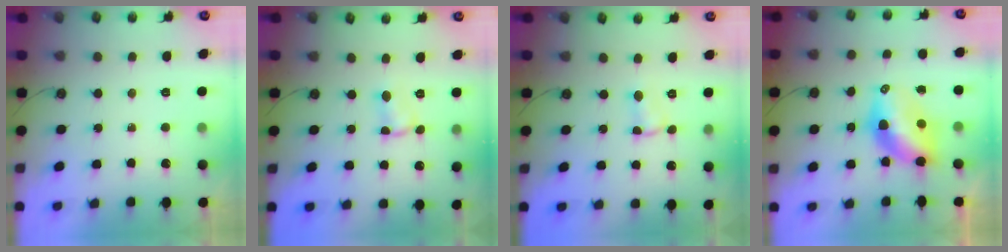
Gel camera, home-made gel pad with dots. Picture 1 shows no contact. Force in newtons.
{"total": 1.8, "press": 1.8, "slide": 0.1}
{"total": 1.7, "press": 1.6, "slide": 0.5}
{"total": 8.5, "press": 8.5, "slide": 0.9}